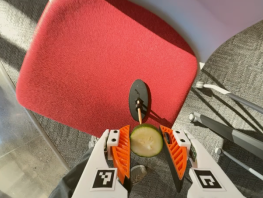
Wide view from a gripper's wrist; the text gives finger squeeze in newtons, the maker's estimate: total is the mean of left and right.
{"total": 8.3, "left": 8.8, "right": 7.7}